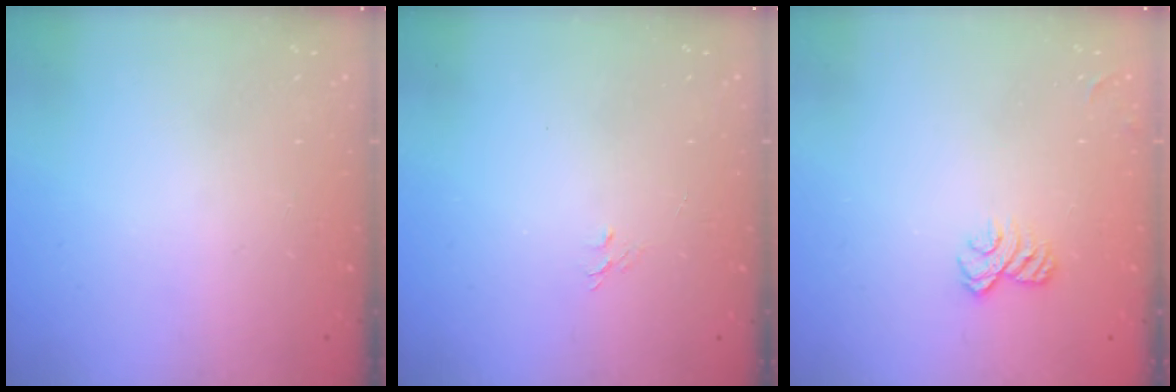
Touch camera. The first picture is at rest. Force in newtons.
{"total": 4.2, "press": 4.2, "slide": 0.2}
{"total": 6.2, "press": 6.1, "slide": 1.1}